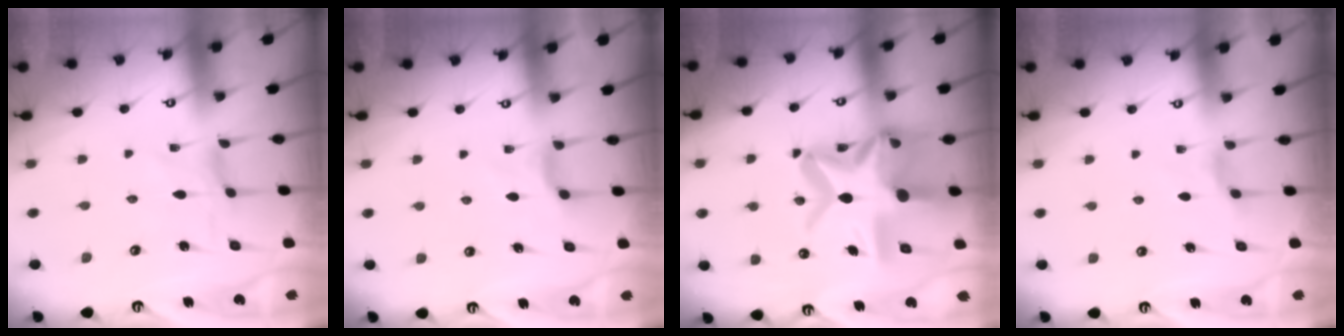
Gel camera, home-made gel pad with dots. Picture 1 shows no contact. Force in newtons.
{"total": 4.2, "press": 4.2, "slide": 0.7}
{"total": 19.8, "press": 19.7, "slide": 1.7}
{"total": 1.9, "press": 1.8, "slide": 0.4}